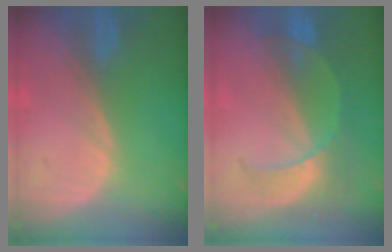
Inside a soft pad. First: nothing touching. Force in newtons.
{"total": 7.8, "press": 6.9, "slide": 3.7}